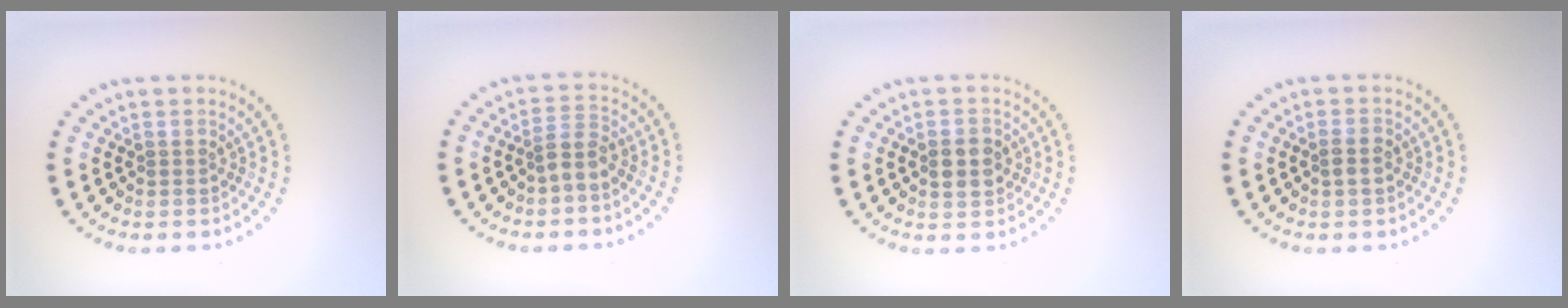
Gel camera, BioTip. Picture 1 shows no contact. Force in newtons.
{"total": 2.2, "press": 1.7, "slide": 1.3}
{"total": 3.0, "press": 3.0, "slide": 0.1}
{"total": 1.4, "press": 1.4, "slide": 0.2}